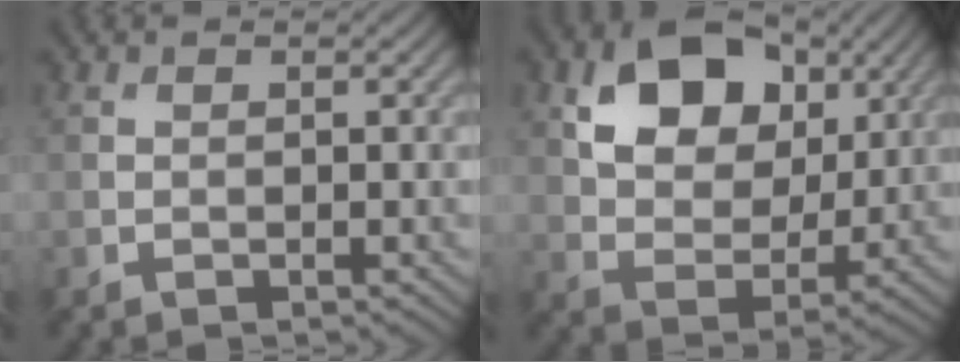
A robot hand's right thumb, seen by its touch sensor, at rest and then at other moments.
{"total": 11.7, "force": [4.8, 7.8, 7.3], "torque": [-0.140, 0.010, 0.072]}